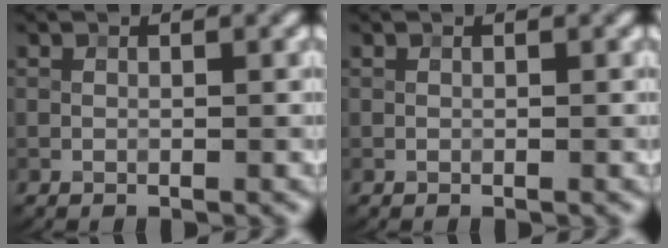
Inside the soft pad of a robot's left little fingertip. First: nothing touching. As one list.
[{"total": 0.0}]